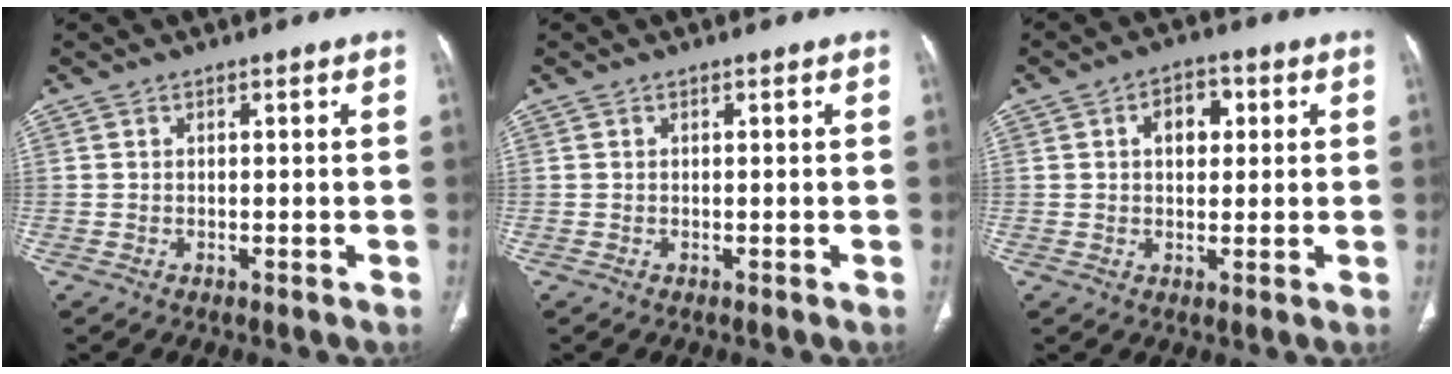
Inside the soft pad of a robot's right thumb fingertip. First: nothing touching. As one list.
[{"total": 0.0}, {"total": 5.8, "force": [1.5, 3.8, 4.1], "torque": [-0.042, 0.005, 0.019]}]